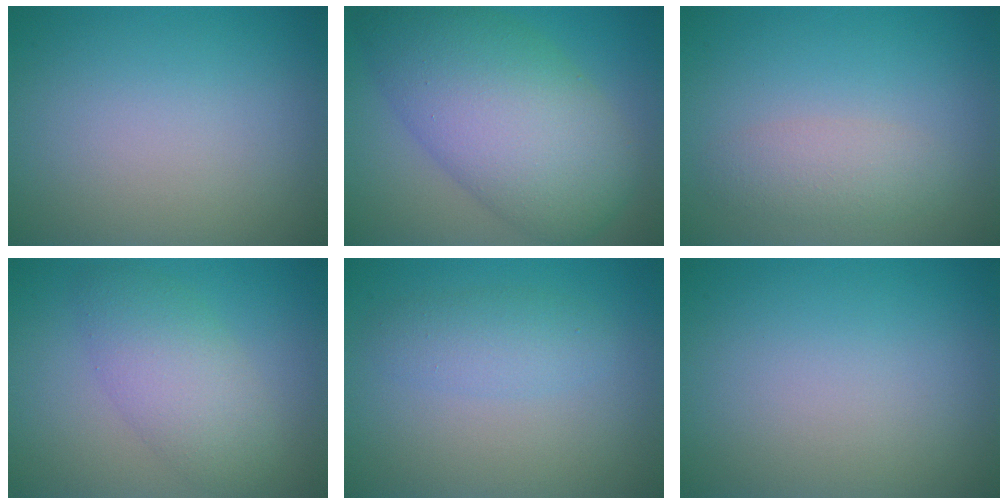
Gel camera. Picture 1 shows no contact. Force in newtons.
{"total": 10.8, "press": 10.8, "slide": 0.3}
{"total": 2.3, "press": 2.3, "slide": 0.2}
{"total": 4.5, "press": 4.5, "slide": 0.1}
{"total": 2.3, "press": 2.3, "slide": 0.0}
{"total": 0.0}